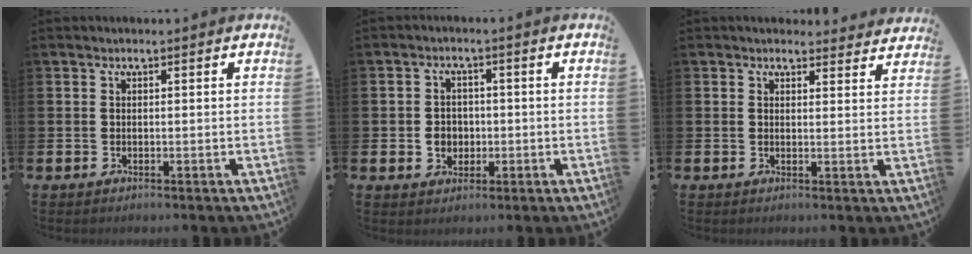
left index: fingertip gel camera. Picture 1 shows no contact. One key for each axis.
{"total": 3.2, "fx": -0.5, "fy": 2.9, "fz": 1.2, "tx": -0.014, "ty": 0.000, "tz": -0.017}
{"total": 2.6, "fx": 2.6, "fy": 0.6, "fz": -0.1, "tx": 0.011, "ty": -0.017, "tz": 0.043}